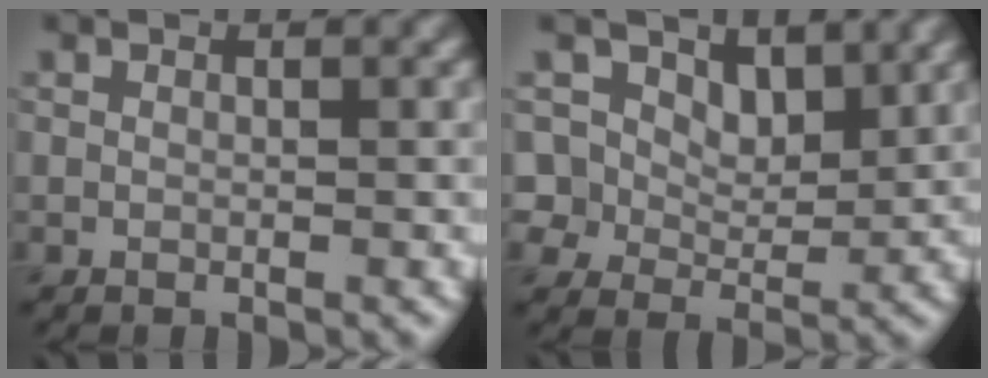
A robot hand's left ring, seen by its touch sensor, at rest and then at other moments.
{"total": 8.3, "force": [5.1, 5.3, 3.9], "torque": [-0.089, 0.002, 0.075]}